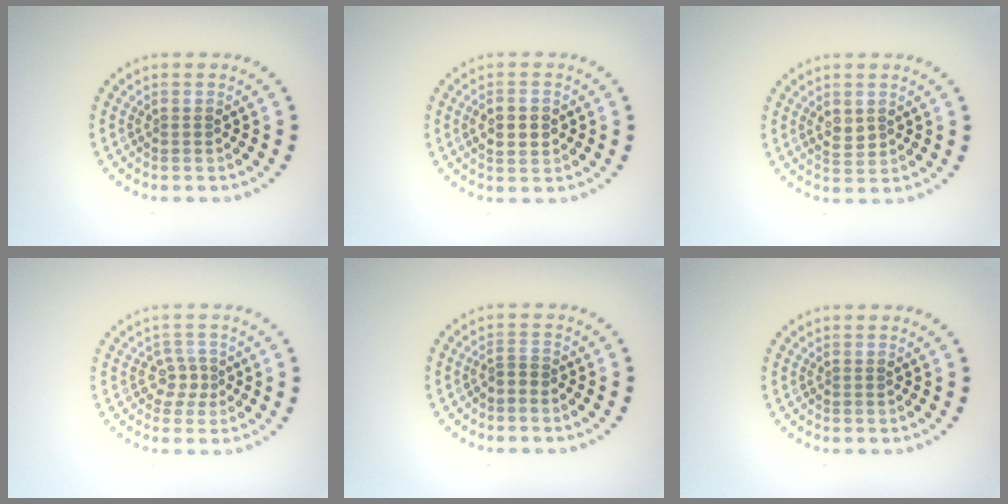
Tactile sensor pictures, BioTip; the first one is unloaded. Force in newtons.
{"total": 3.2, "press": 3.2, "slide": 0.1}
{"total": 1.5, "press": 1.5, "slide": 0.3}
{"total": 2.0, "press": 1.5, "slide": 1.3}
{"total": 0.9, "press": 0.6, "slide": 0.6}
{"total": 0.0}